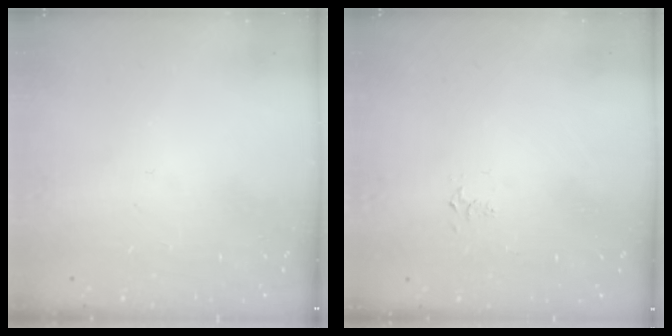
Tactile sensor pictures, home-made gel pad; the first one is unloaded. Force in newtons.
{"total": 5.2, "press": 5.2, "slide": 0.6}